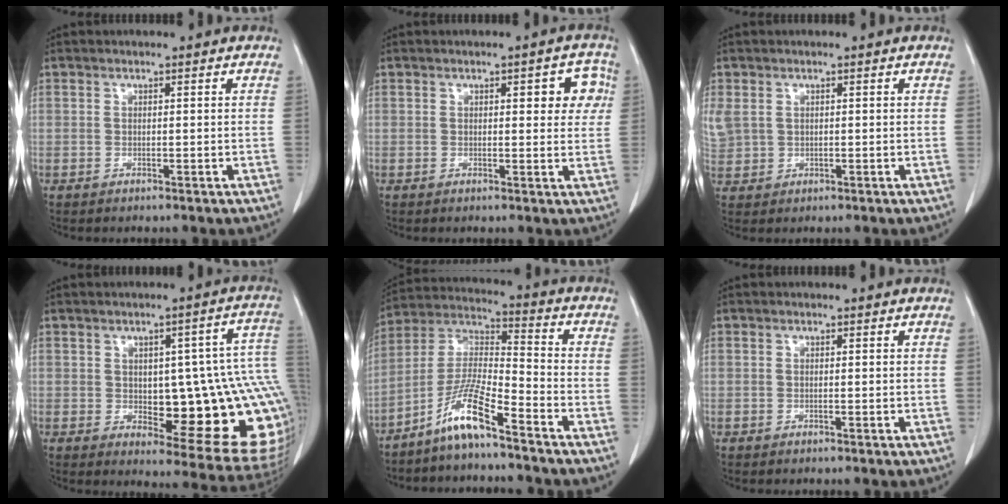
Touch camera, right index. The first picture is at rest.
{"total": 4.9, "force": [1.5, 1.9, 4.3], "torque": [-0.039, 0.010, 0.015]}
{"total": 6.5, "force": [1.3, 5.5, 3.3], "torque": [-0.113, 0.013, 0.040]}
{"total": 19.7, "force": [-1.2, 5.9, 18.8], "torque": [-0.147, 0.024, 0.005]}
{"total": 9.8, "force": [-6.9, 0.6, 7.0], "torque": [-0.151, -0.001, -0.137]}
{"total": 0.0}